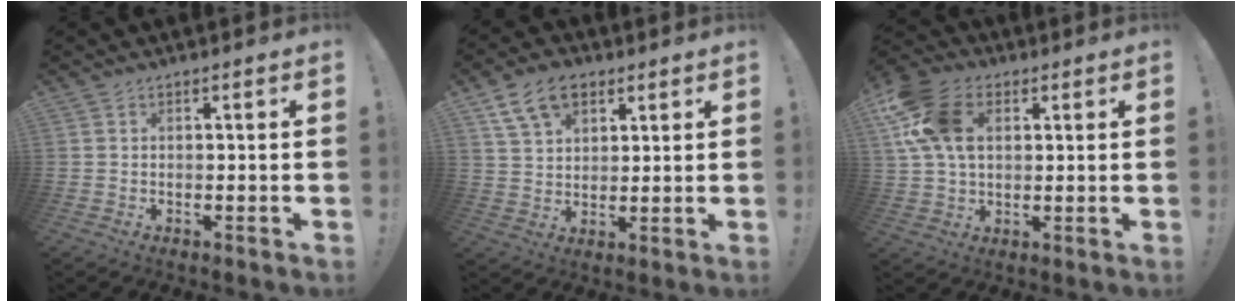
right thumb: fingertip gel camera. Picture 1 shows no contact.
{"total": 11.3, "force": [6.2, 7.4, 5.8], "torque": [-0.090, -0.019, 0.120]}
{"total": 15.6, "force": [4.7, 10.7, 10.4], "torque": [-0.198, -0.006, 0.092]}